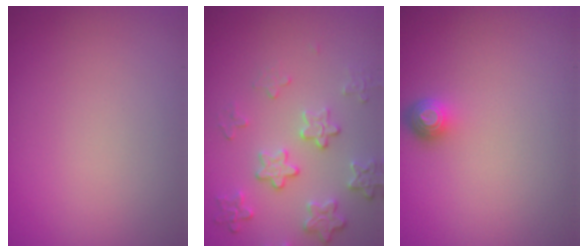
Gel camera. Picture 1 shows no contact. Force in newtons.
{"total": 4.1, "press": 3.3, "slide": 2.5}
{"total": 1.4, "press": 1.1, "slide": 0.9}